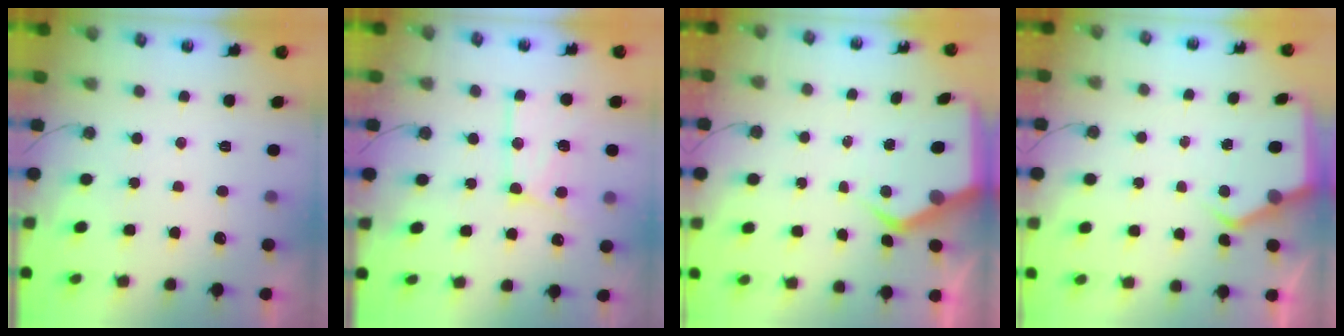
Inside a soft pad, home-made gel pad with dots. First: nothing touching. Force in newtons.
{"total": 16.9, "press": 16.8, "slide": 1.6}
{"total": 7.1, "press": 7.1, "slide": 0.9}
{"total": 5.9, "press": 5.9, "slide": 0.5}